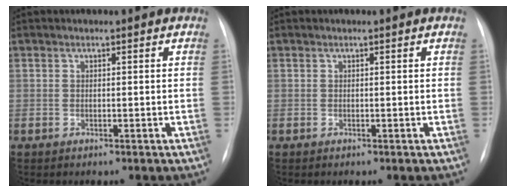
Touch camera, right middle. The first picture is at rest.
{"total": 0.0}